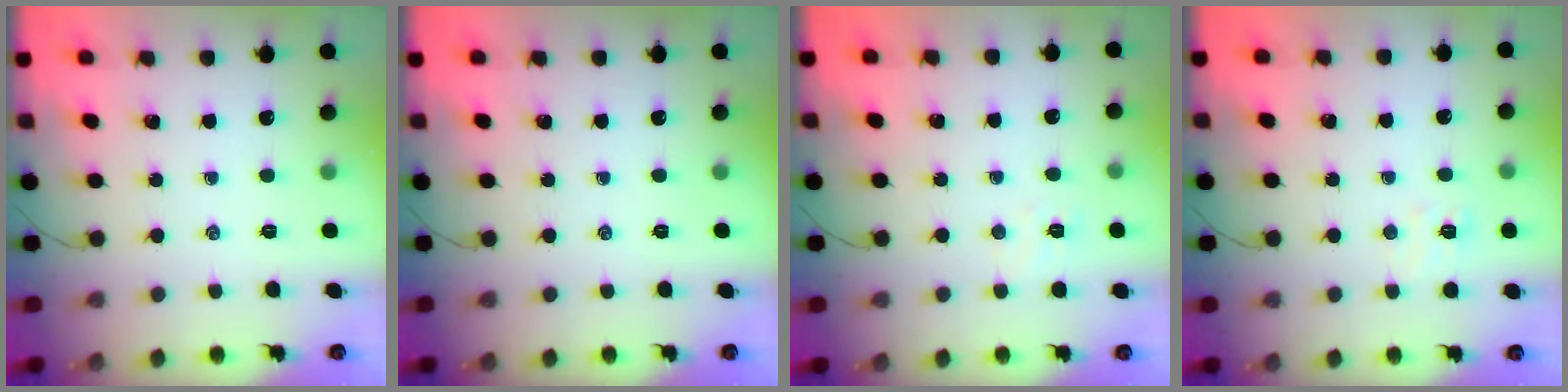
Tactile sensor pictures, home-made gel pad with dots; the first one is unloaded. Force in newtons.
{"total": 0.0}
{"total": 3.9, "press": 3.8, "slide": 0.9}
{"total": 5.0, "press": 4.8, "slide": 1.4}